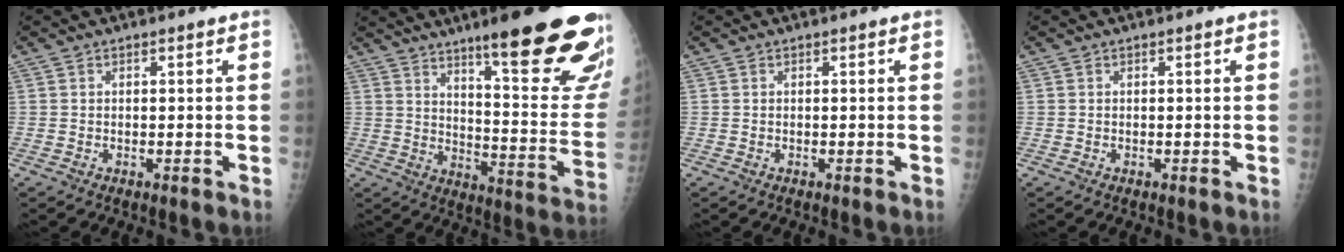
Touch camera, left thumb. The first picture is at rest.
{"total": 26.8, "force": [16.9, 4.3, 20.3], "torque": [-0.224, -0.080, 0.239]}
{"total": 0.0}
{"total": 0.0}